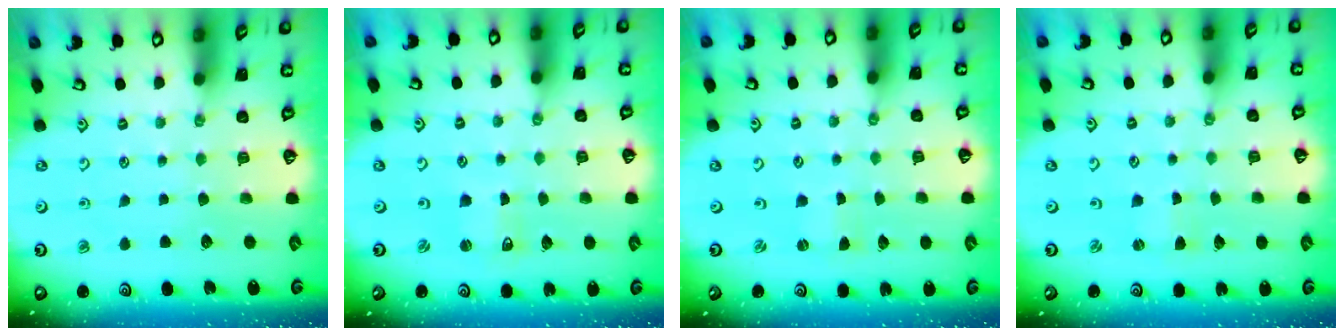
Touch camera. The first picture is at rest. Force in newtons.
{"total": 0.7, "press": 0.7, "slide": 0.1}
{"total": 0.0}
{"total": 1.3, "press": 1.2, "slide": 0.2}